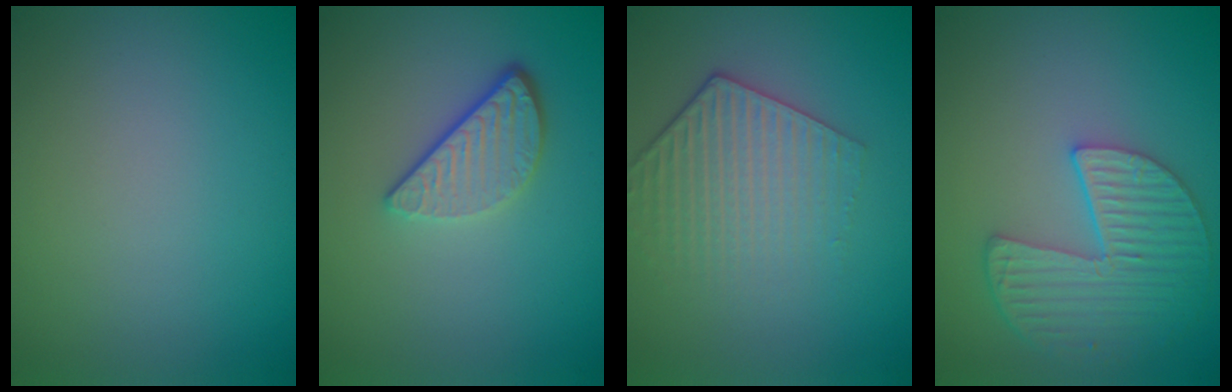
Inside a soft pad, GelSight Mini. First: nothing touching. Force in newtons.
{"total": 3.3, "press": 2.6, "slide": 2.0}
{"total": 3.9, "press": 3.1, "slide": 2.4}
{"total": 5.3, "press": 4.3, "slide": 3.1}